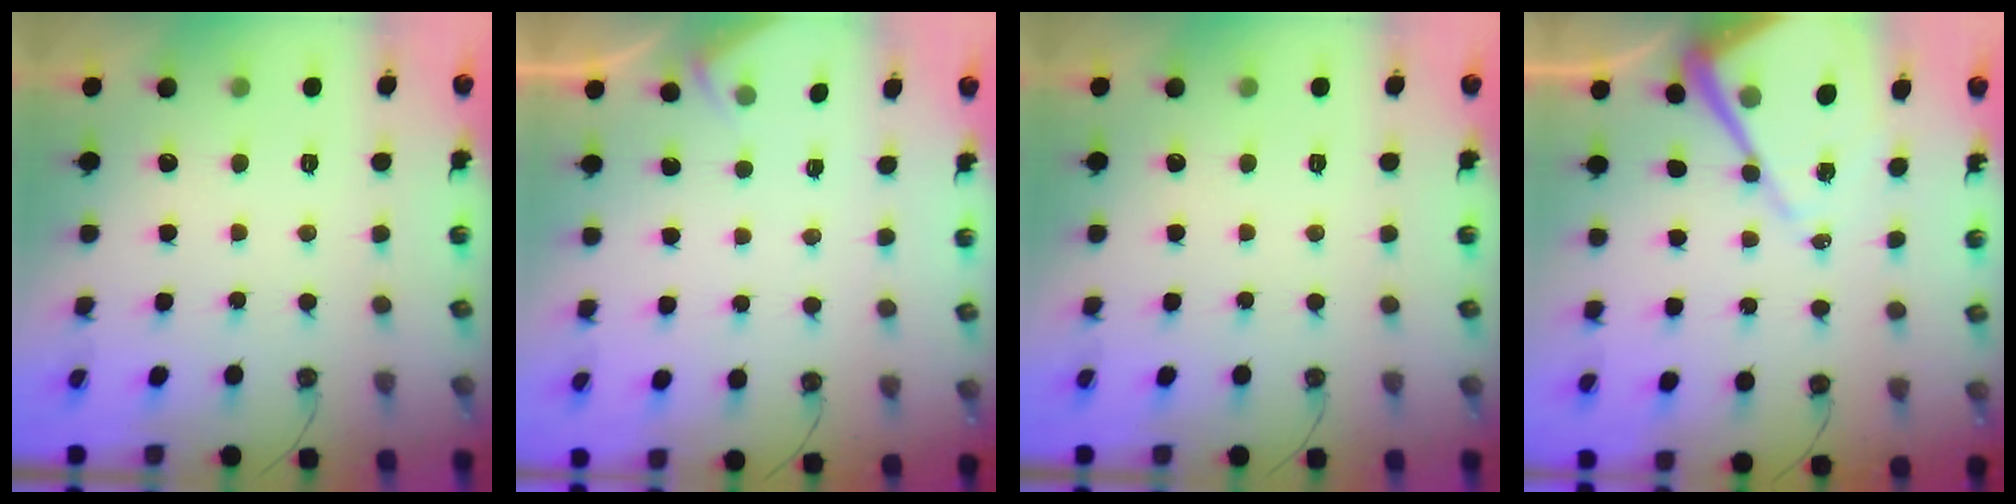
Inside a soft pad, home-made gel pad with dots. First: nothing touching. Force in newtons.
{"total": 2.2, "press": 2.2, "slide": 0.4}
{"total": 0.0}
{"total": 12.3, "press": 12.2, "slide": 1.0}